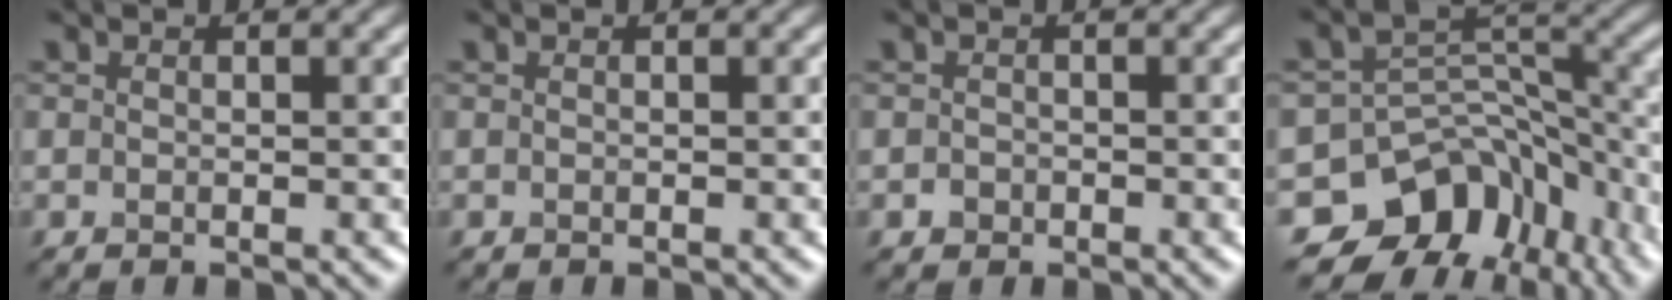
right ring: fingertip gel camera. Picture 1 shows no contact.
{"total": 0.0}
{"total": 0.8, "force": [-0.4, 0.7, 0.1], "torque": [0.001, -0.001, -0.008]}
{"total": 10.7, "force": [-6.8, 7.4, 3.6], "torque": [-0.045, 0.023, -0.103]}